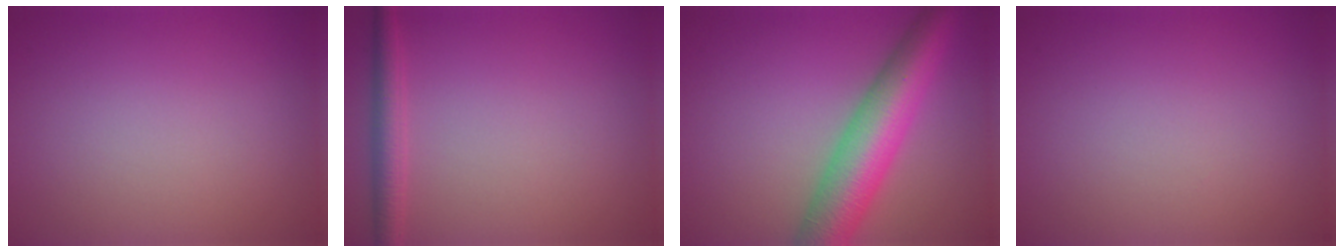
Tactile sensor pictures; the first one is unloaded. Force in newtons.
{"total": 2.3, "press": 2.3, "slide": 0.1}
{"total": 8.2, "press": 8.2, "slide": 0.2}
{"total": 0.0}